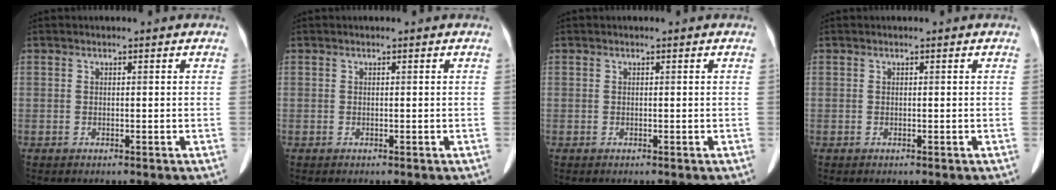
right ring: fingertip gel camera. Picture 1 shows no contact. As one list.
[{"total": 0.0}, {"total": 0.0}, {"total": 0.0}]